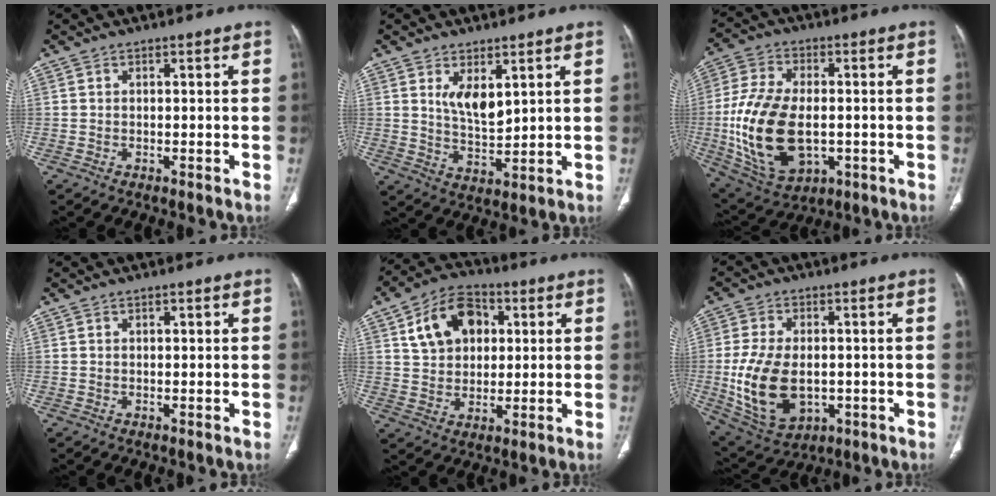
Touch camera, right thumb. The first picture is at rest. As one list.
[{"total": 6.6, "force": [2.9, 3.1, 5.1], "torque": [-0.079, -0.030, 0.062]}, {"total": 19.2, "force": [-2.3, 11.2, 15.5], "torque": [-0.307, -0.004, -0.025]}, {"total": 0.8, "force": [0.5, 0.3, 0.6], "torque": [-0.006, 0.000, 0.007]}, {"total": 12.8, "force": [4.1, 9.1, 8.1], "torque": [-0.108, 0.004, 0.066]}, {"total": 15.1, "force": [-1.9, 9.4, 11.7], "torque": [-0.218, -0.006, -0.012]}]